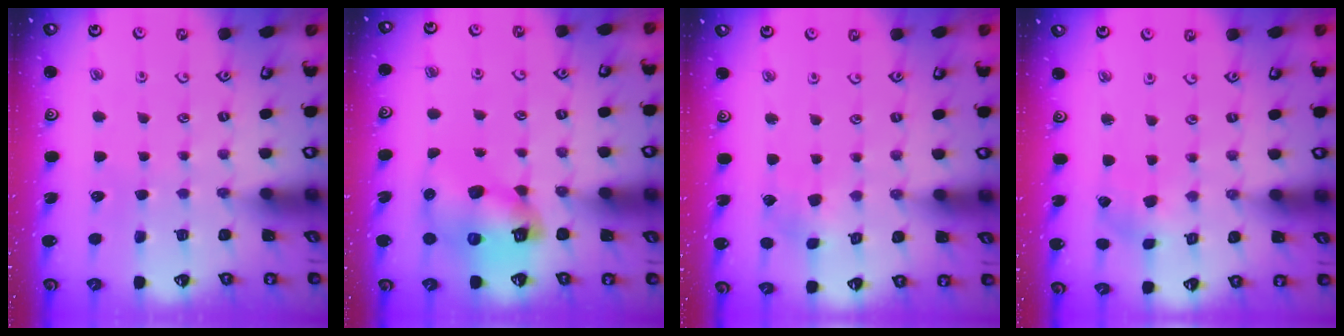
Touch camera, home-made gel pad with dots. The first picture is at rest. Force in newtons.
{"total": 11.6, "press": 11.4, "slide": 1.6}
{"total": 3.0, "press": 3.0, "slide": 0.4}
{"total": 1.2, "press": 1.2, "slide": 0.2}